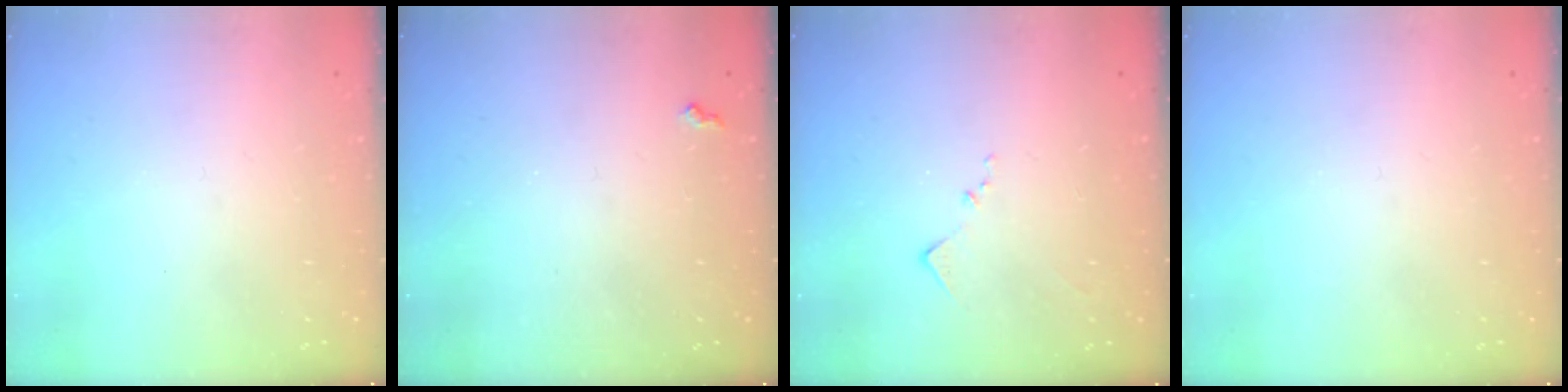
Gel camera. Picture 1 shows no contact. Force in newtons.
{"total": 3.6, "press": 3.6, "slide": 0.5}
{"total": 7.7, "press": 7.6, "slide": 0.7}
{"total": 0.0}